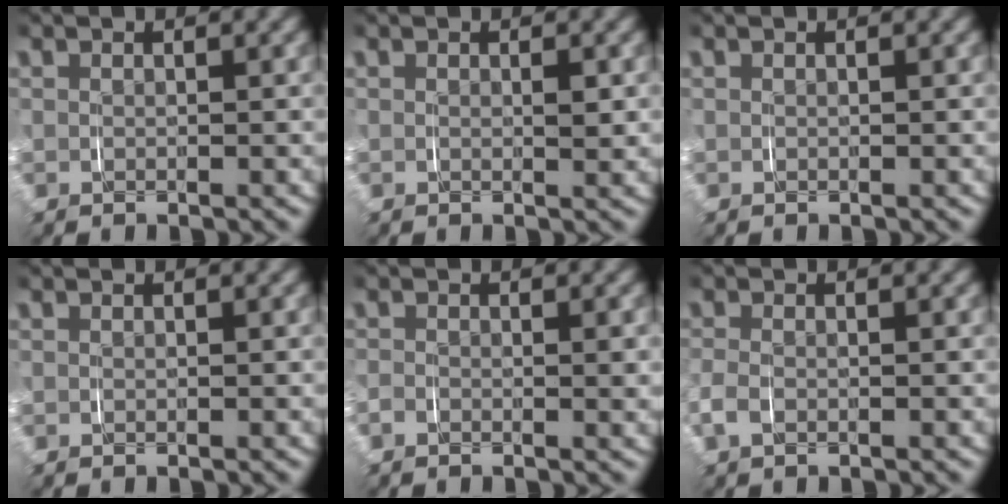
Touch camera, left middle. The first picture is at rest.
{"total": 0.9, "force": [0.3, 0.2, 0.8], "torque": [-0.012, -0.003, 0.004]}
{"total": 0.0}
{"total": 0.0}
{"total": 0.8, "force": [-0.3, 0.3, 0.7], "torque": [-0.011, -0.001, -0.010]}
{"total": 1.7, "force": [-0.6, 1.1, 1.1], "torque": [-0.036, -0.002, -0.011]}